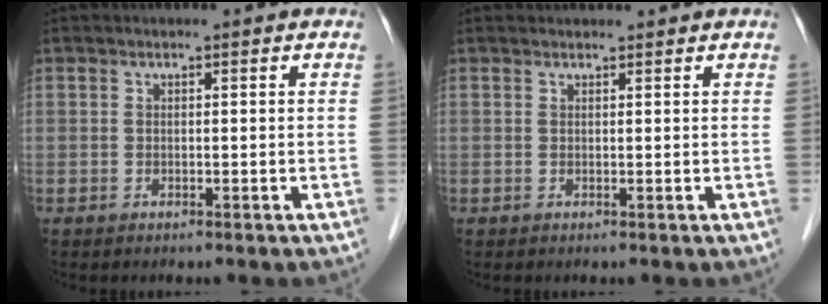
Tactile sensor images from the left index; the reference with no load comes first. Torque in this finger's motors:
{"motor_torque": [-0.15, -0.22, 0.01, -0.01]}